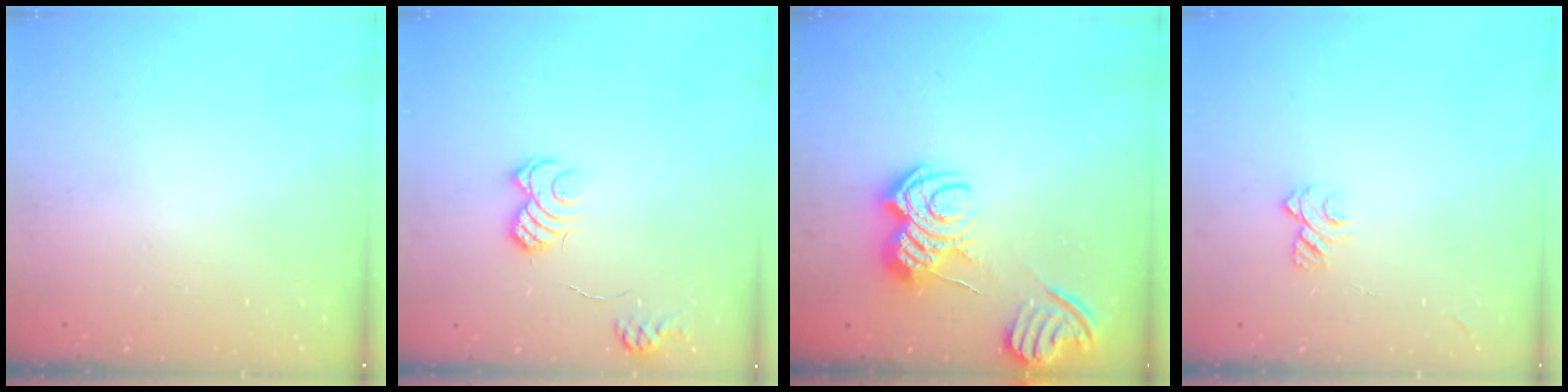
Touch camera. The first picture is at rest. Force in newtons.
{"total": 9.8, "press": 9.7, "slide": 0.7}
{"total": 9.0, "press": 9.0, "slide": 0.7}
{"total": 5.3, "press": 5.3, "slide": 0.5}